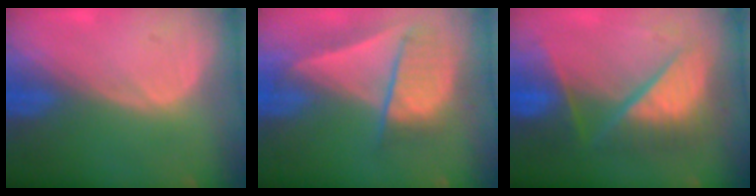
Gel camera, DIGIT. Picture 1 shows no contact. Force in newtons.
{"total": 8.9, "press": 7.9, "slide": 4.2}
{"total": 11.0, "press": 10.9, "slide": 1.1}